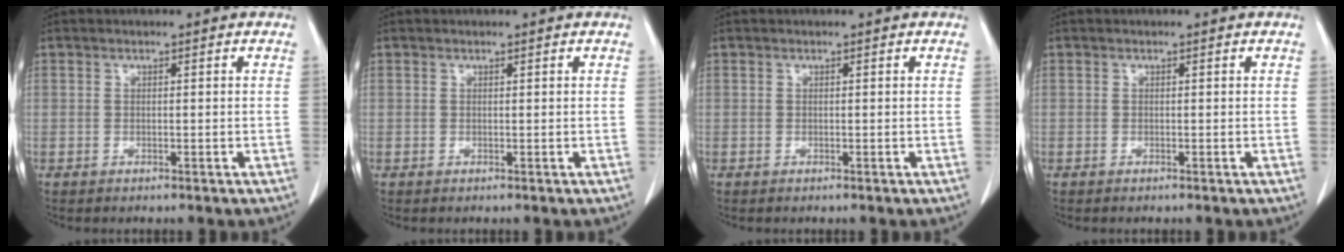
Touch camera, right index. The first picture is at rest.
{"total": 0.0}
{"total": 0.0}
{"total": 0.0}